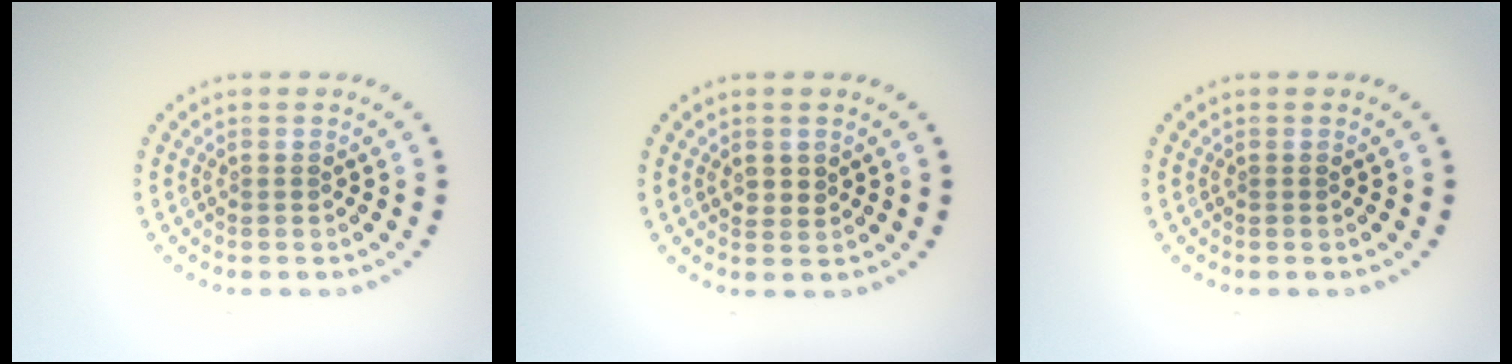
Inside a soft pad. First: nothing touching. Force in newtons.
{"total": 1.2, "press": 1.1, "slide": 0.4}
{"total": 0.0}